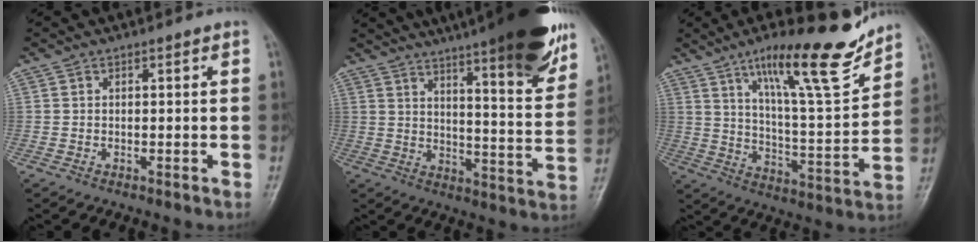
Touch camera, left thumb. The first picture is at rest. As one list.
[{"total": 25.5, "force": [18.0, 4.5, 17.5], "torque": [-0.225, -0.059, 0.241]}, {"total": 18.7, "force": [13.0, 3.5, 13.0], "torque": [-0.174, -0.076, 0.210]}]